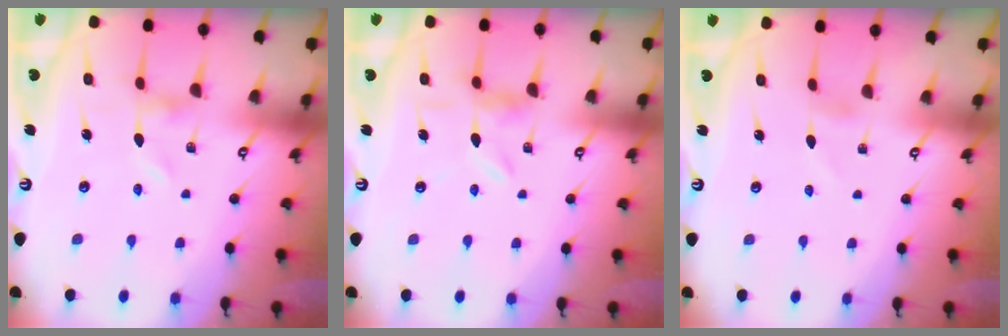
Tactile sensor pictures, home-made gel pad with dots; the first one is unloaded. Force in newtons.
{"total": 2.8, "press": 2.8, "slide": 0.3}
{"total": 1.1, "press": 1.1, "slide": 0.1}